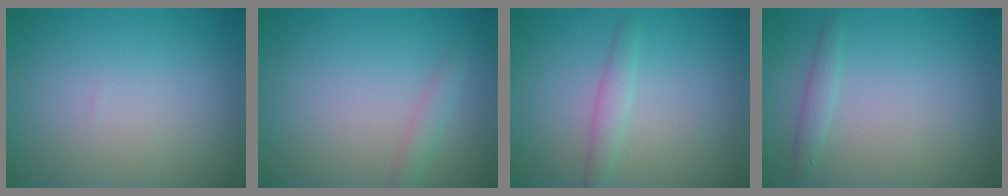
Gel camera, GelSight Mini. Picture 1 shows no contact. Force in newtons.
{"total": 1.3, "press": 1.3, "slide": 0.1}
{"total": 1.5, "press": 1.5, "slide": 0.0}
{"total": 1.1, "press": 1.1, "slide": 0.0}